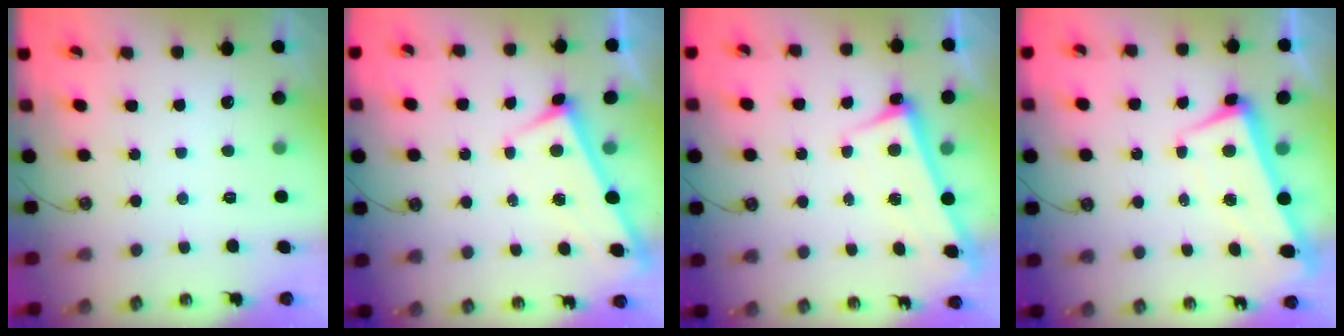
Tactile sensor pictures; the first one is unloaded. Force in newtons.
{"total": 3.3, "press": 3.3, "slide": 0.2}
{"total": 2.9, "press": 2.8, "slide": 0.4}
{"total": 2.3, "press": 1.5, "slide": 1.7}